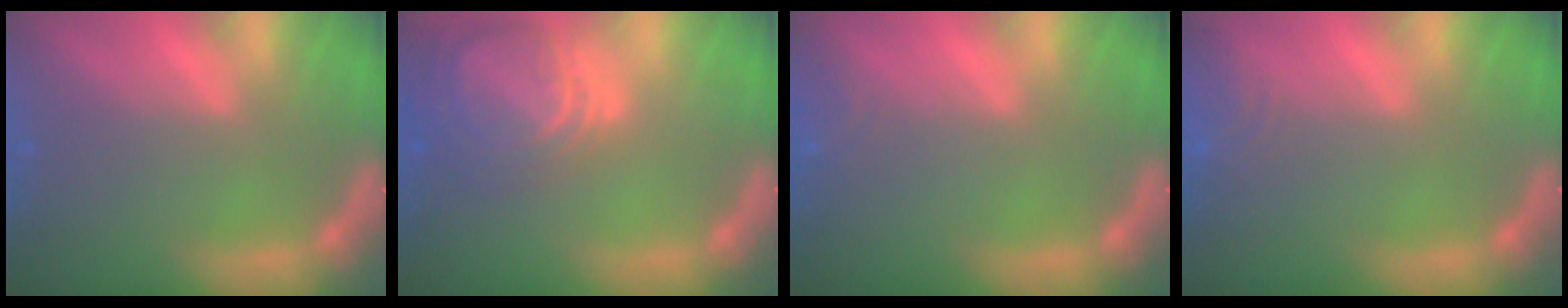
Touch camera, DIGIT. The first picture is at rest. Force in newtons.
{"total": 7.5}
{"total": 1.4}
{"total": 3.0}